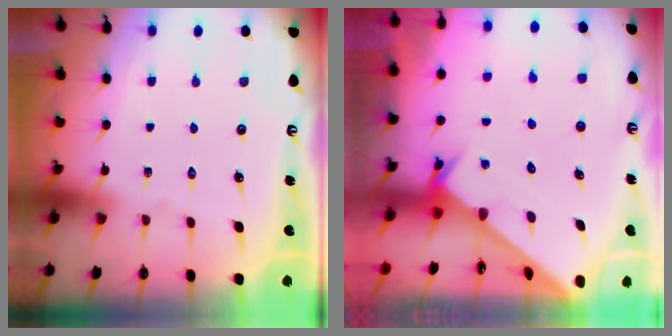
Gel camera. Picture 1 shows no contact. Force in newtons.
{"total": 2.1, "press": 2.1, "slide": 0.1}